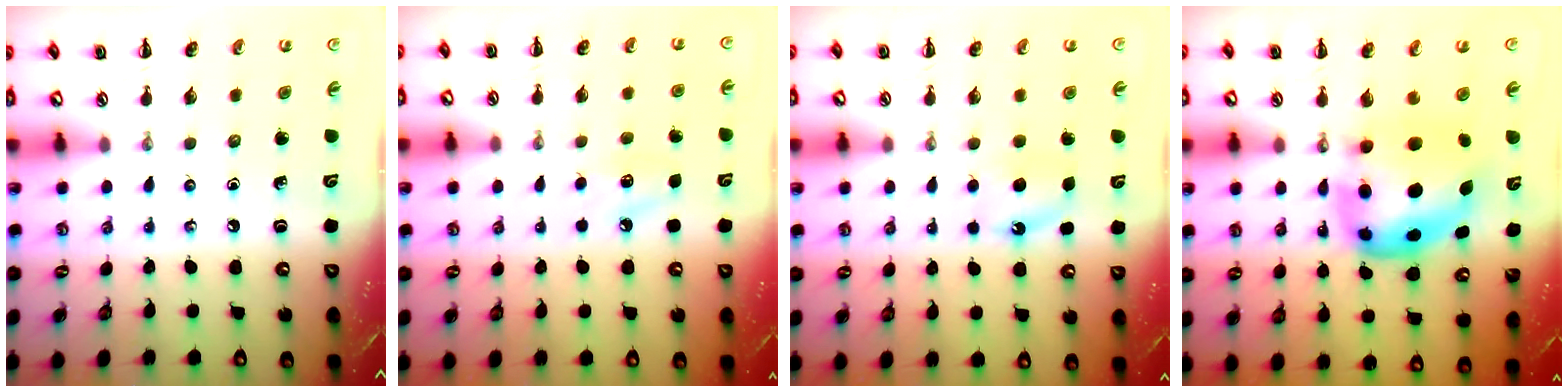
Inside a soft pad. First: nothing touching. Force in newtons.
{"total": 7.4, "press": 7.2, "slide": 1.9}
{"total": 4.8, "press": 4.5, "slide": 1.6}
{"total": 7.7, "press": 7.5, "slide": 1.9}